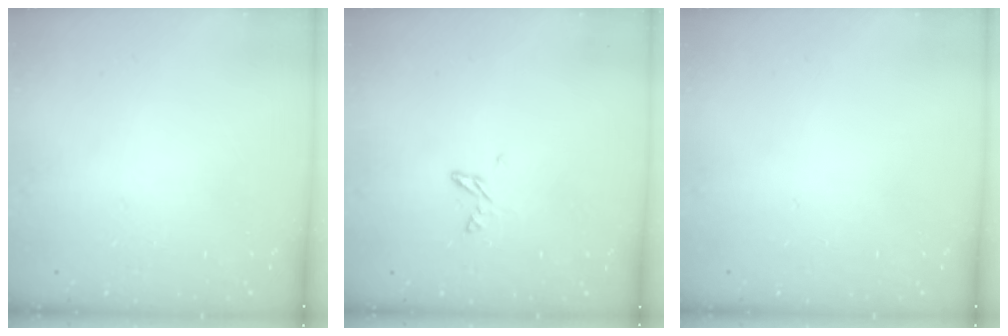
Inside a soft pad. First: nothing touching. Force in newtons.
{"total": 5.1, "press": 5.1, "slide": 0.4}
{"total": 0.0}